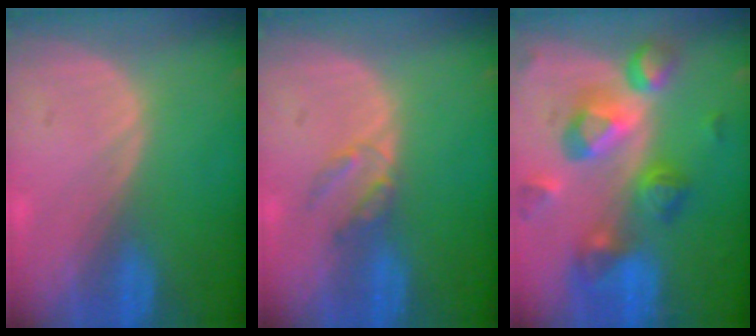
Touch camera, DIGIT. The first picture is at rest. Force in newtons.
{"total": 2.5, "press": 2.5, "slide": 0.3}
{"total": 10.4, "press": 9.3, "slide": 4.8}